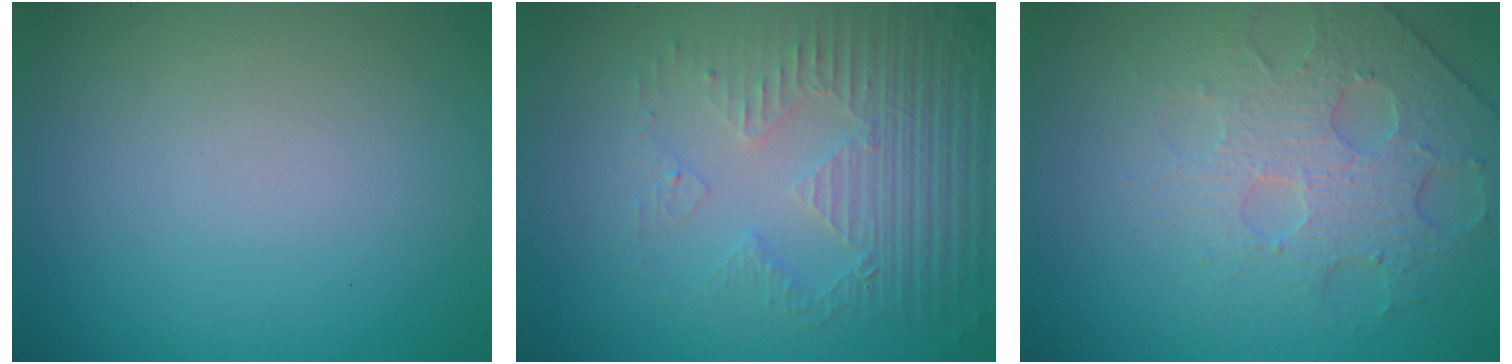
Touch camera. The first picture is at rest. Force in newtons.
{"total": 5.2, "press": 3.3, "slide": 3.9}
{"total": 3.8, "press": 3.6, "slide": 1.2}